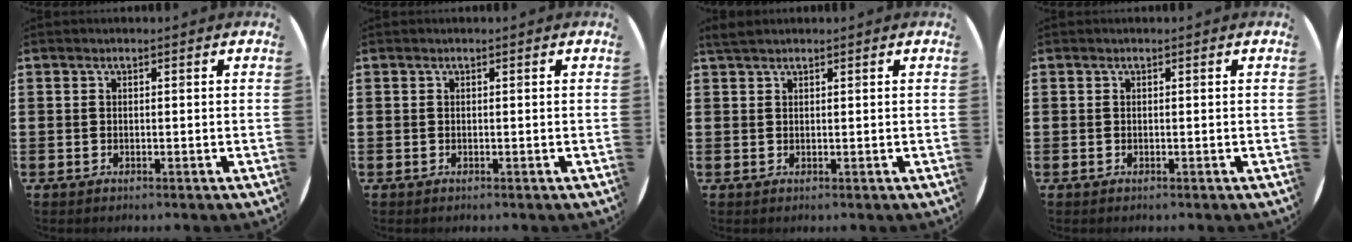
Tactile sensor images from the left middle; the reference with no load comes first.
{"total": 0.0}
{"total": 1.4, "force": [1.3, 0.2, 0.5], "torque": [-0.012, 0.003, 0.024]}
{"total": 0.0}